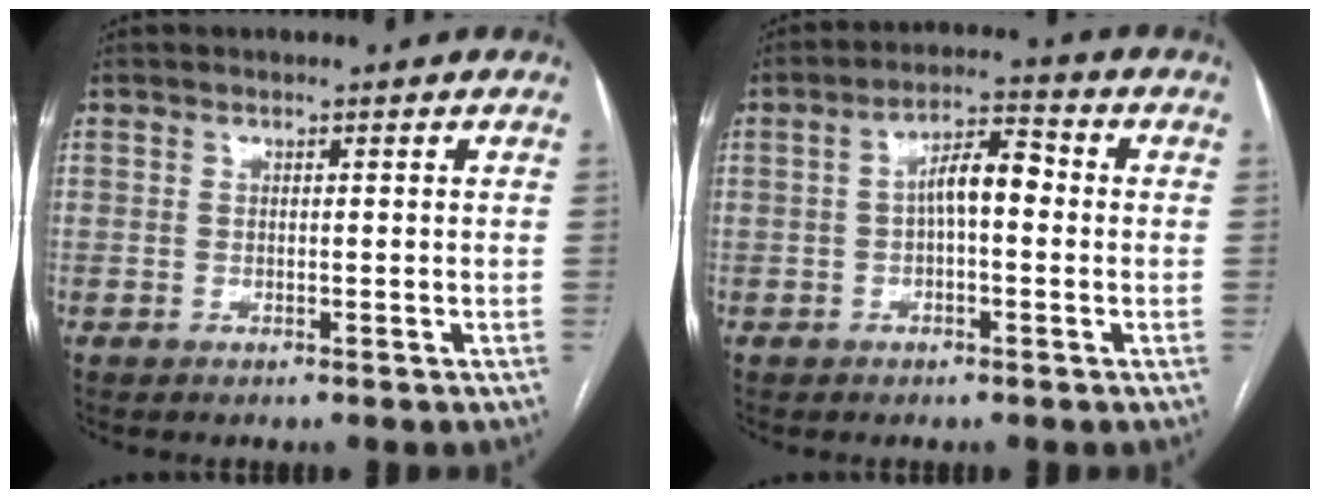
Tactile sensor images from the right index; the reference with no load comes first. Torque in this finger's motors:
{"motor_torque": [1.03, 0.02, 0.44, 0.10]}